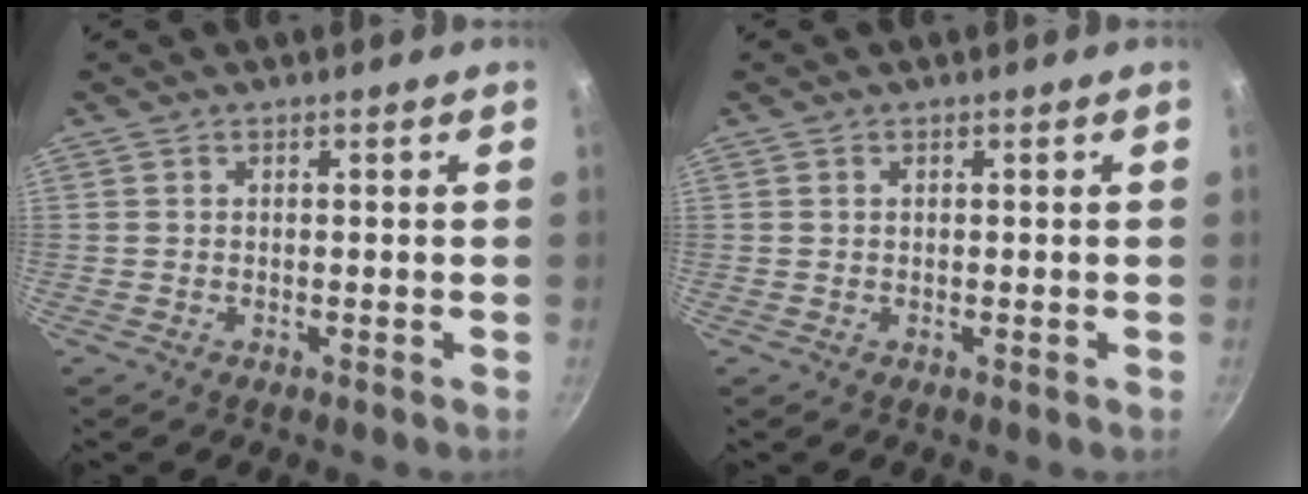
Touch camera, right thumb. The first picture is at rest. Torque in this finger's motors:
{"motor_torque": [-0.07, -0.17, -0.26, 0.12, 0.03]}